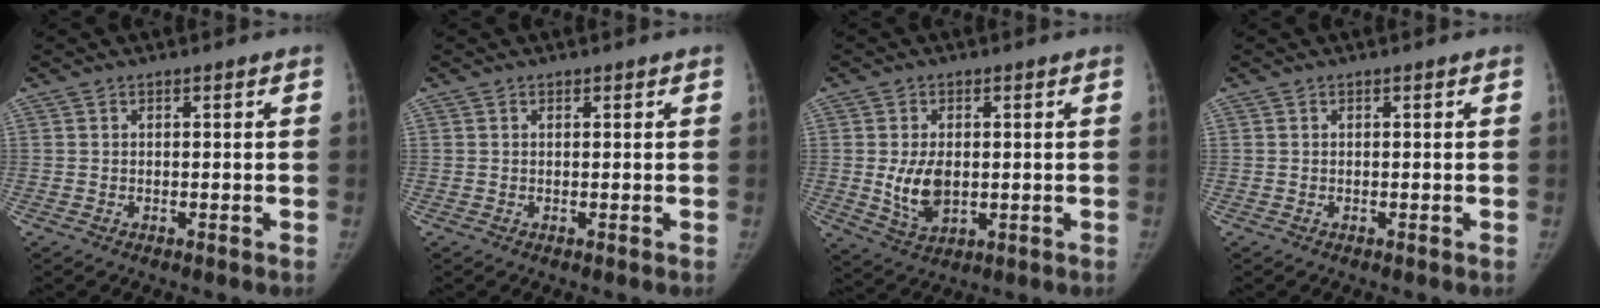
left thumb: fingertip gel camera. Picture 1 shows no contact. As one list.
[{"total": 0.0}, {"total": 7.2, "force": [-0.2, 4.5, 5.7], "torque": [-0.096, -0.010, 0.009]}, {"total": 0.0}]